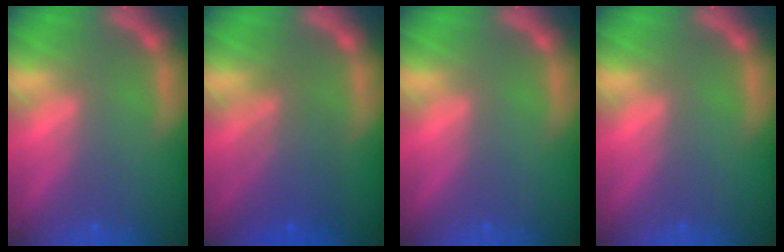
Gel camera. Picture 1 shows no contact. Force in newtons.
{"total": 5.1}
{"total": 0.0}
{"total": 0.0}